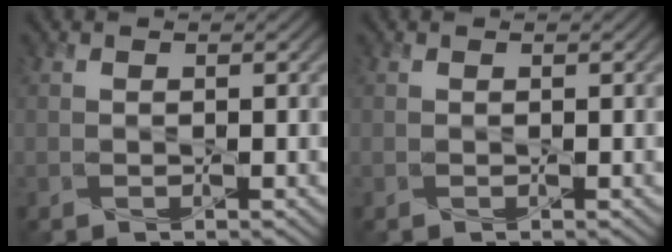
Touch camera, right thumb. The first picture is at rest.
{"total": 0.0}